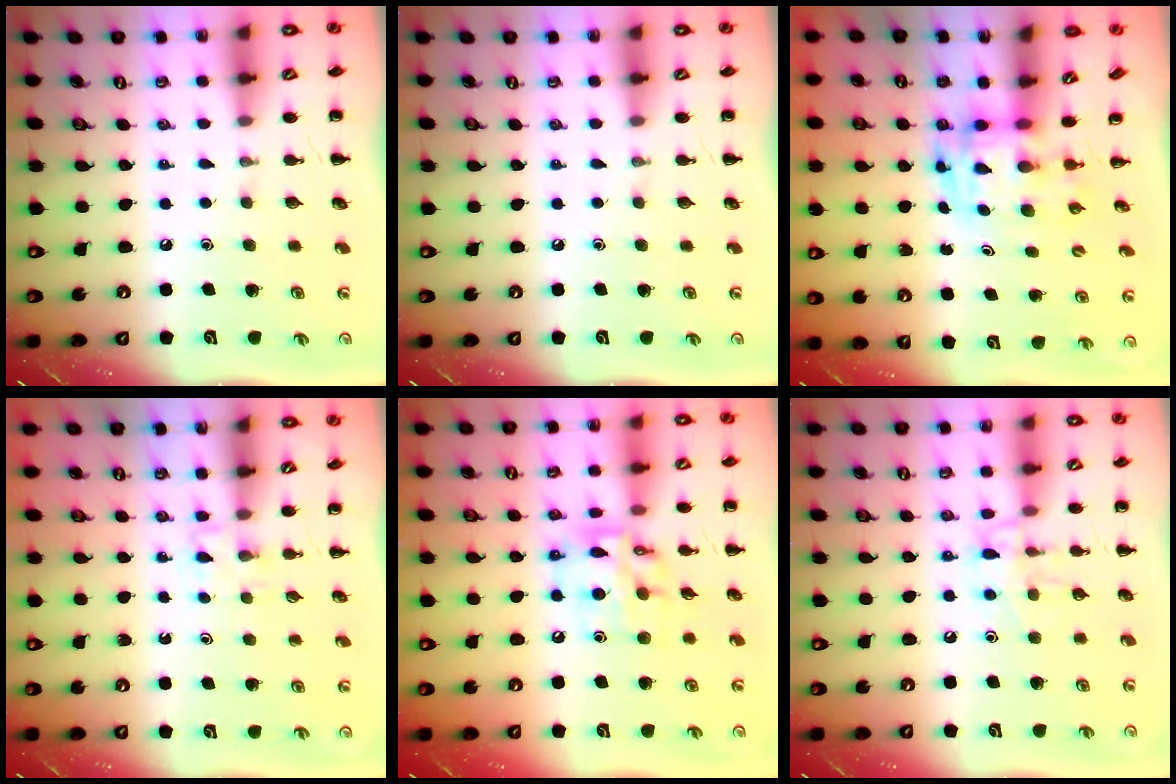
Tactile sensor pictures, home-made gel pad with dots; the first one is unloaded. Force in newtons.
{"total": 0.0}
{"total": 3.6, "press": 3.6, "slide": 0.7}
{"total": 3.4, "press": 3.2, "slide": 1.2}
{"total": 13.8, "press": 13.6, "slide": 2.3}
{"total": 10.0, "press": 10.0, "slide": 0.9}